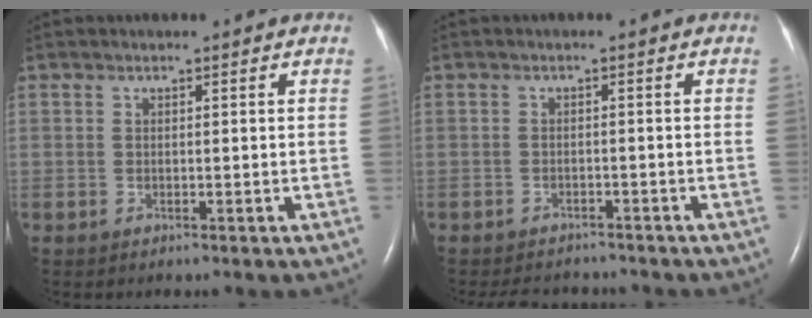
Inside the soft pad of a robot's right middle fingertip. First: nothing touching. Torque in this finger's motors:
{"motor_torque": [0.41, -0.40, 0.07, 0.01]}